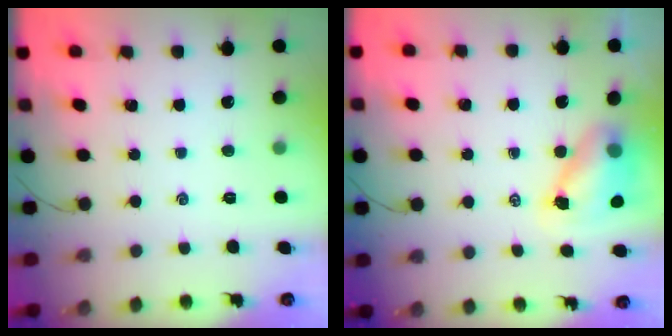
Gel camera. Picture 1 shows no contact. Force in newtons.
{"total": 8.1, "press": 8.0, "slide": 1.1}